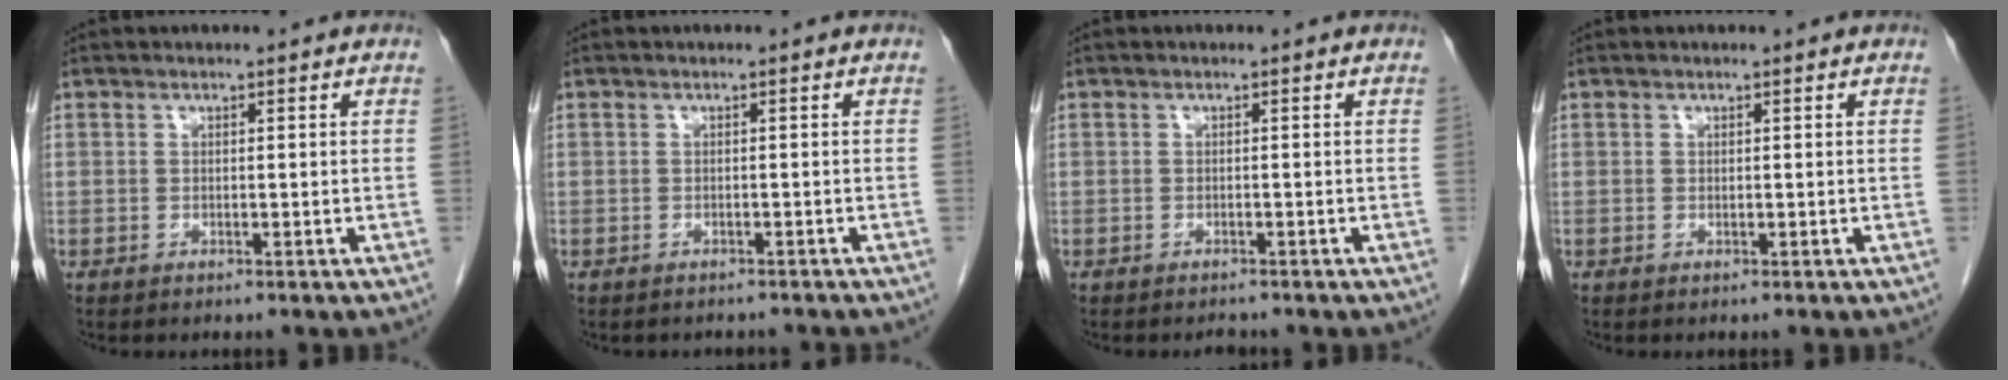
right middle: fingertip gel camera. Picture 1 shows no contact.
{"total": 3.0, "force": [-2.7, 1.2, 0.6], "torque": [-0.012, -0.001, -0.032]}
{"total": 0.9, "force": [-0.8, 0.2, 0.1], "torque": [-0.005, -0.002, -0.011]}
{"total": 0.0}